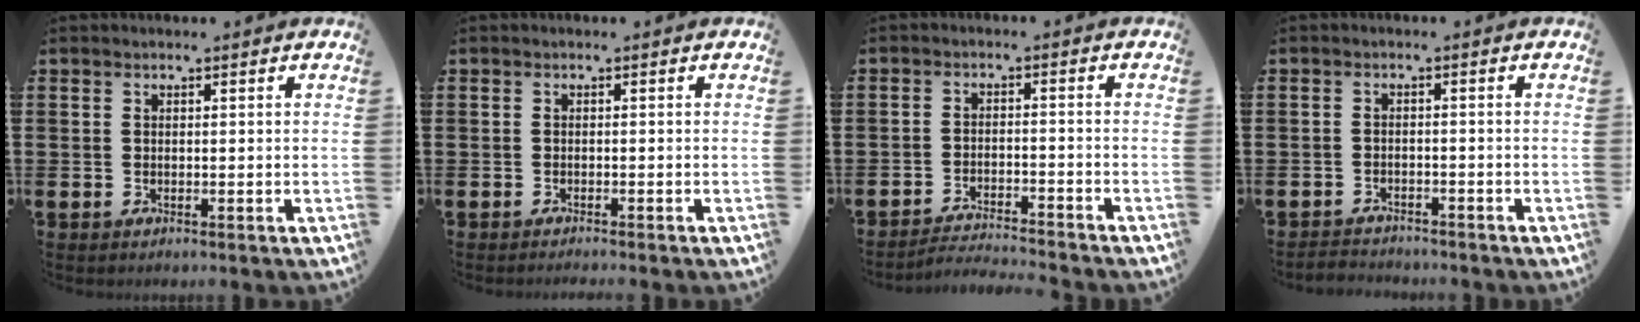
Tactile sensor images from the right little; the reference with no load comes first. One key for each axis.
{"total": 0.6, "fx": -0.5, "fy": -0.1, "fz": 0.1, "tx": -0.002, "ty": -0.002, "tz": -0.011}
{"total": 2.8, "fx": -2.8, "fy": -0.2, "fz": 0.2, "tx": -0.005, "ty": 0.002, "tz": -0.059}
{"total": 1.7, "fx": -1.6, "fy": 0.1, "fz": -0.3, "tx": -0.001, "ty": 0.003, "tz": -0.038}